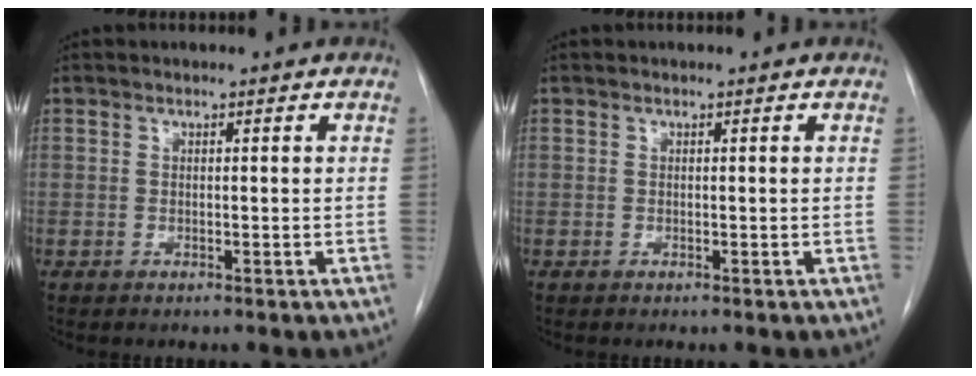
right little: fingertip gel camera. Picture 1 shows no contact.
{"total": 0.0}